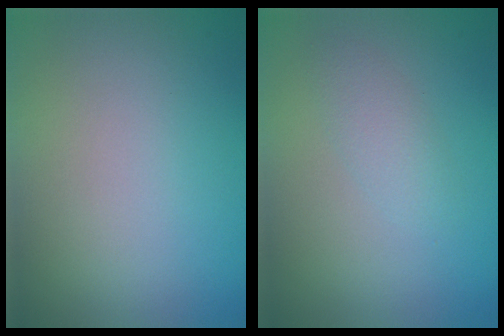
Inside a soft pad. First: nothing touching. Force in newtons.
{"total": 1.6, "press": 1.6, "slide": 0.1}